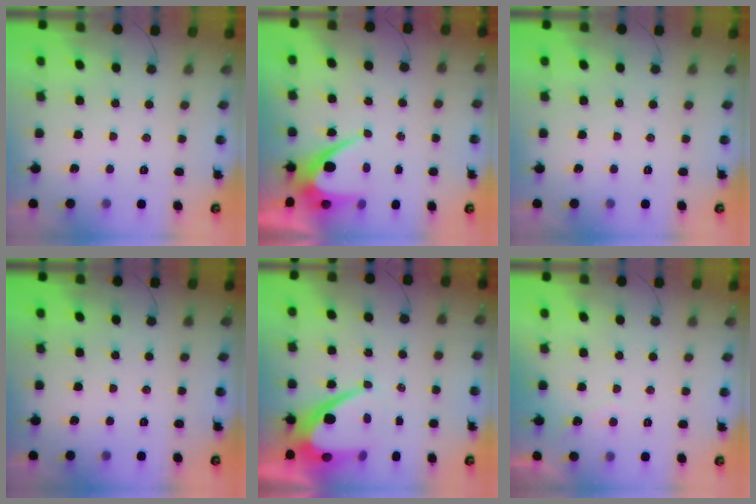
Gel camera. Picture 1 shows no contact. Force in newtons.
{"total": 7.7, "press": 7.7, "slide": 0.1}
{"total": 0.0}
{"total": 0.0}
{"total": 12.2, "press": 12.1, "slide": 0.9}
{"total": 3.2, "press": 3.2, "slide": 0.1}